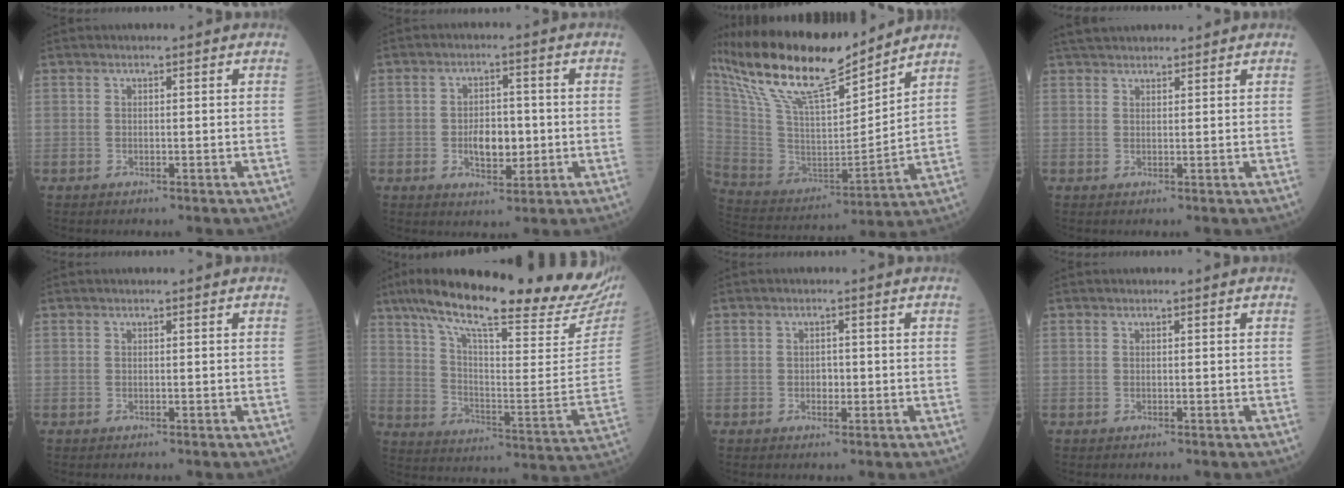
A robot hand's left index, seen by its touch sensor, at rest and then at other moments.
{"total": 5.5, "force": [-0.9, 3.2, 4.4], "torque": [-0.077, 0.000, -0.009]}
{"total": 21.8, "force": [17.3, 4.3, 12.7], "torque": [-0.249, 0.009, 0.323]}
{"total": 7.6, "force": [6.8, 1.9, 2.9], "torque": [-0.044, 0.034, 0.113]}
{"total": 0.0}
{"total": 30.2, "force": [24.5, 3.0, 17.3], "torque": [-0.285, -0.049, 0.335]}
{"total": 1.6, "force": [-0.4, 1.2, 1.0], "torque": [-0.017, -0.001, -0.005]}
{"total": 0.0}